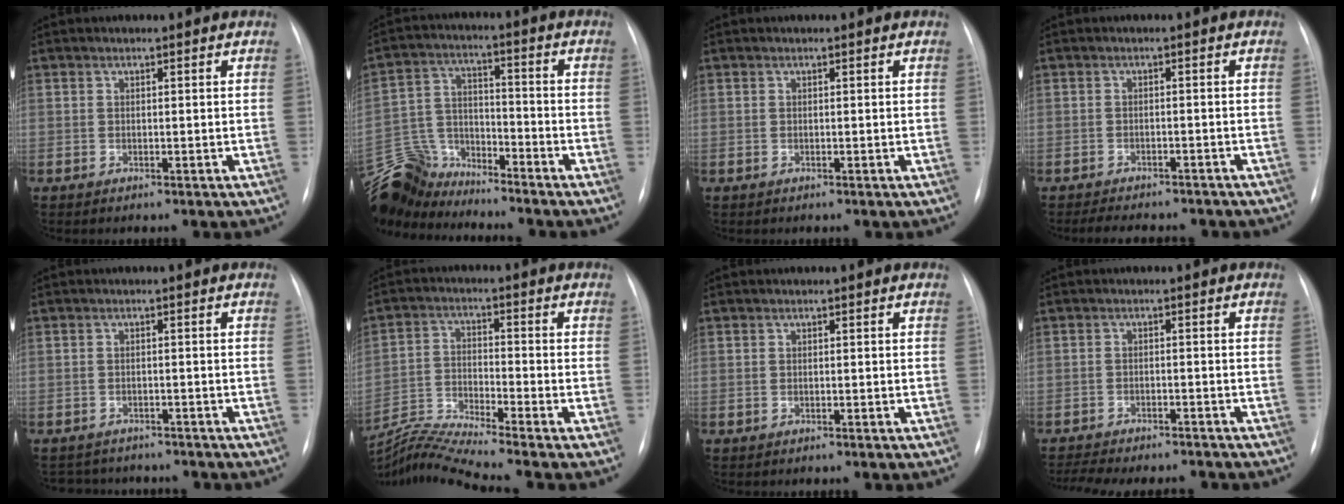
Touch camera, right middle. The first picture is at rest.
{"total": 10.4, "force": [-10.1, 2.4, 0.7], "torque": [-0.028, 0.017, -0.199]}
{"total": 0.0}
{"total": 10.9, "force": [-9.5, 3.2, 4.3], "torque": [-0.066, 0.001, -0.112]}
{"total": 6.3, "force": [-5.9, 2.2, 0.8], "torque": [-0.011, 0.004, -0.075]}
{"total": 8.5, "force": [-7.7, -2.7, 2.3], "torque": [-0.060, -0.010, -0.146]}
{"total": 0.0}
{"total": 12.0, "force": [-11.0, 2.2, 4.4], "torque": [-0.073, -0.001, -0.147]}